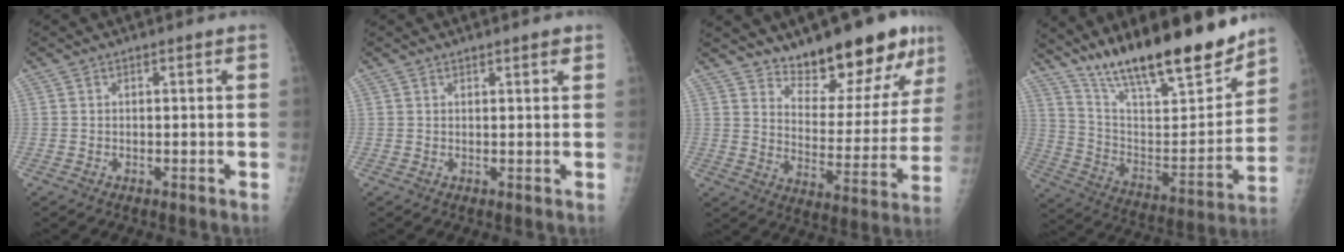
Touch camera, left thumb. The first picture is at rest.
{"total": 1.4, "force": [1.0, 0.3, 0.9], "torque": [-0.012, -0.004, 0.012]}
{"total": 16.7, "force": [12.4, 5.6, 9.7], "torque": [-0.086, -0.093, 0.192]}
{"total": 24.6, "force": [19.2, 5.6, 14.3], "torque": [-0.200, -0.091, 0.323]}